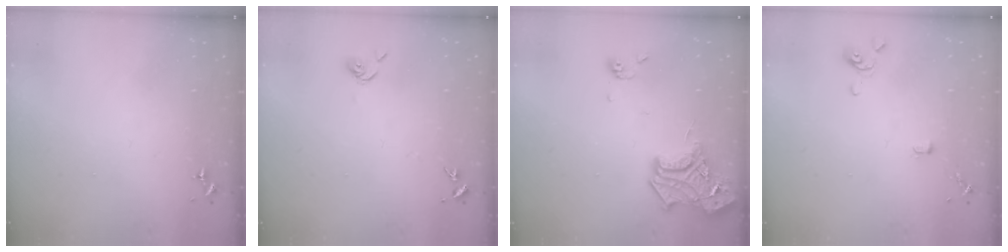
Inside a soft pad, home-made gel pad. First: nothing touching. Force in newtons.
{"total": 6.3, "press": 6.3, "slide": 0.5}
{"total": 16.2, "press": 16.2, "slide": 1.5}
{"total": 4.0, "press": 4.0, "slide": 0.8}